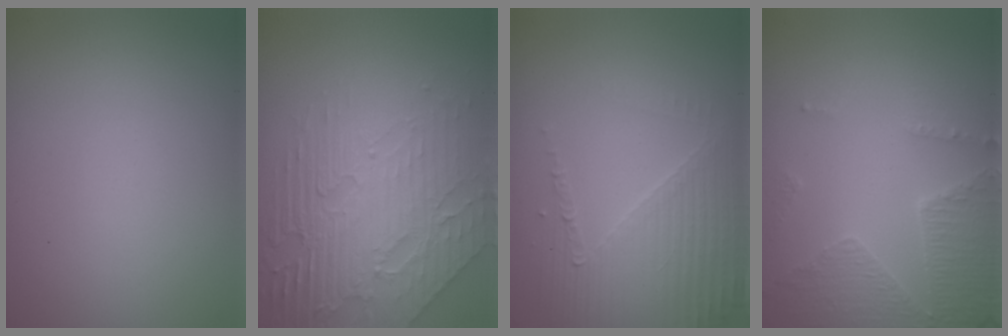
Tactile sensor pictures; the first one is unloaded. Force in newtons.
{"total": 7.9, "press": 5.7, "slide": 5.5}
{"total": 4.5, "press": 3.2, "slide": 3.1}
{"total": 4.6, "press": 3.4, "slide": 3.1}